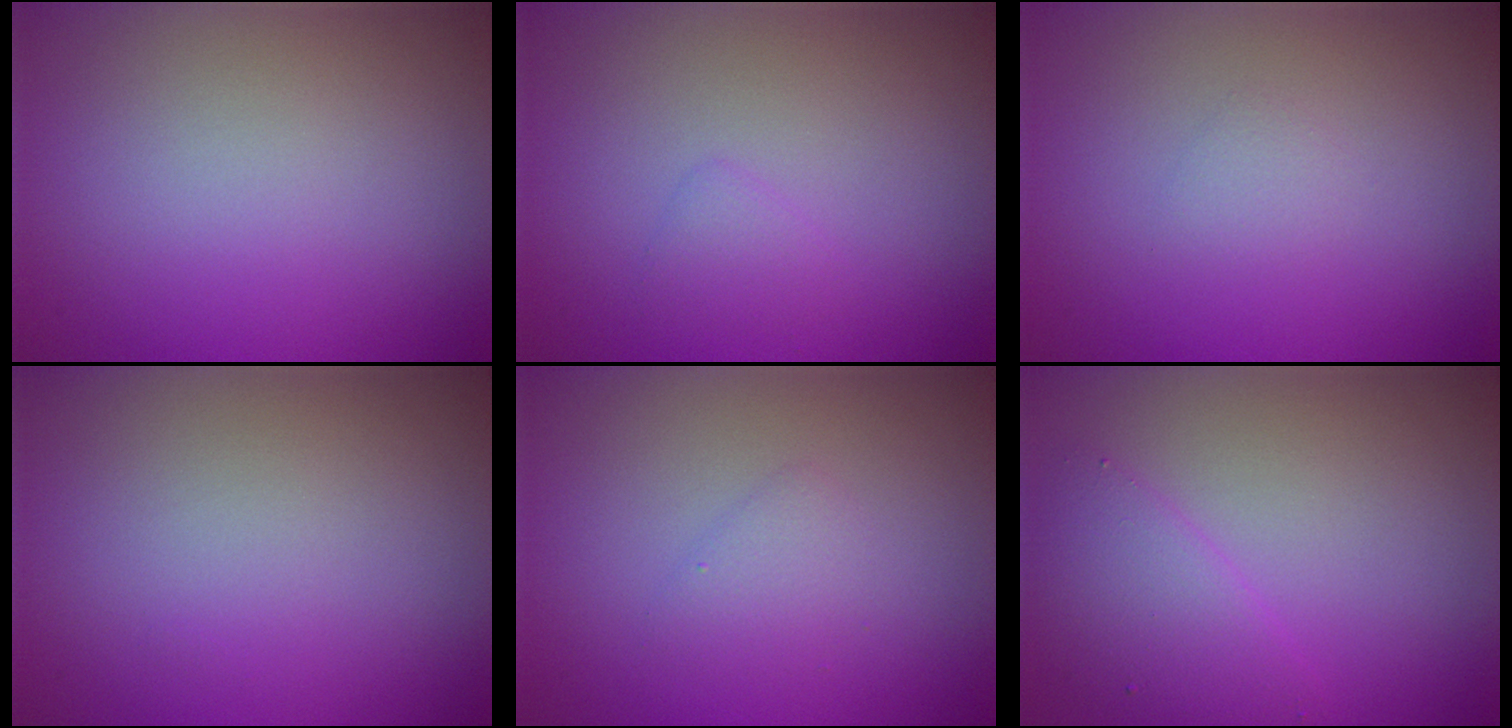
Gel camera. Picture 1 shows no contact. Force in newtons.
{"total": 1.0, "press": 1.0, "slide": 0.1}
{"total": 0.8, "press": 0.8, "slide": 0.1}
{"total": 0.0}
{"total": 1.3, "press": 1.3, "slide": 0.1}
{"total": 3.1, "press": 3.1, "slide": 0.3}